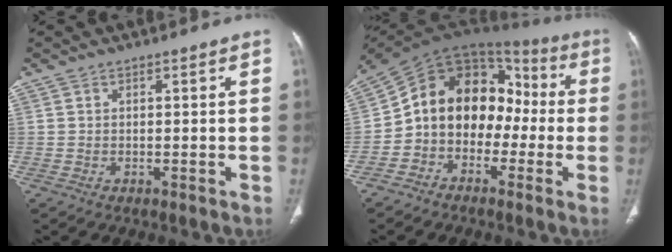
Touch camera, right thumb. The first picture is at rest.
{"total": 15.7, "force": [-2.6, 12.1, 9.7], "torque": [-0.109, 0.080, -0.059]}